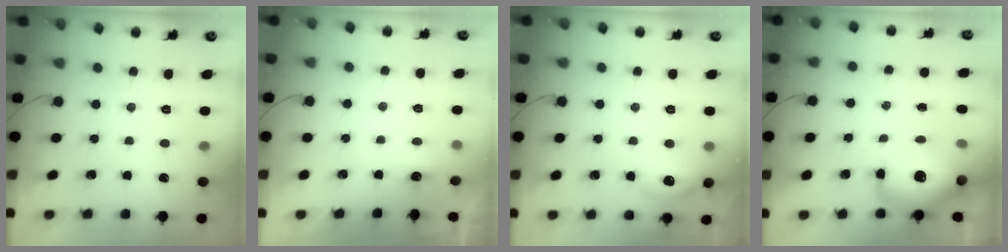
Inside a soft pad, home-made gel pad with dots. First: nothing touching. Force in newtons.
{"total": 3.6, "press": 1.5, "slide": 3.3}
{"total": 8.6, "press": 8.5, "slide": 1.3}
{"total": 14.7, "press": 14.3, "slide": 3.6}